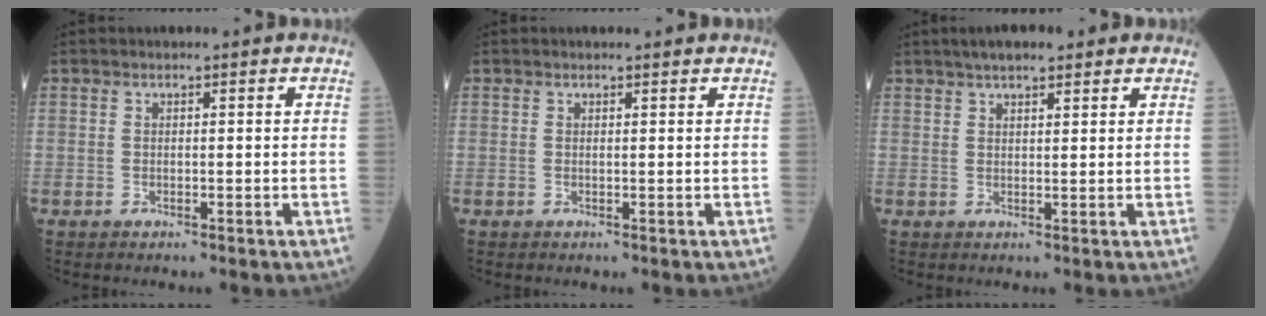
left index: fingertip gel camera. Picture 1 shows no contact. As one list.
[{"total": 0.9, "force": [0.9, 0.1, 0.2], "torque": [-0.013, 0.002, 0.009]}, {"total": 6.7, "force": [5.1, 1.8, 3.9], "torque": [-0.054, 0.034, 0.083]}]